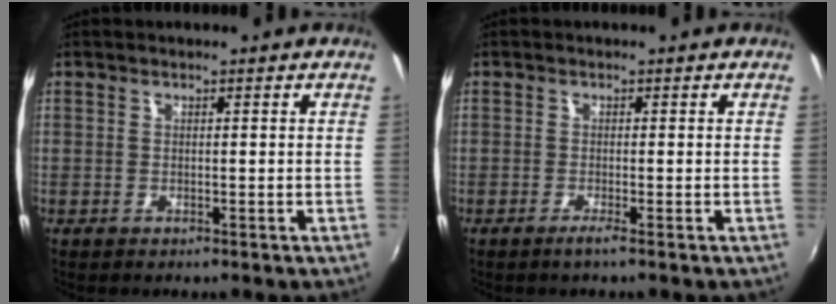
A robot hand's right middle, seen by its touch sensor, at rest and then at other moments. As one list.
[{"total": 1.1, "force": [-0.7, -0.4, 0.7], "torque": [-0.015, -0.005, -0.018]}]